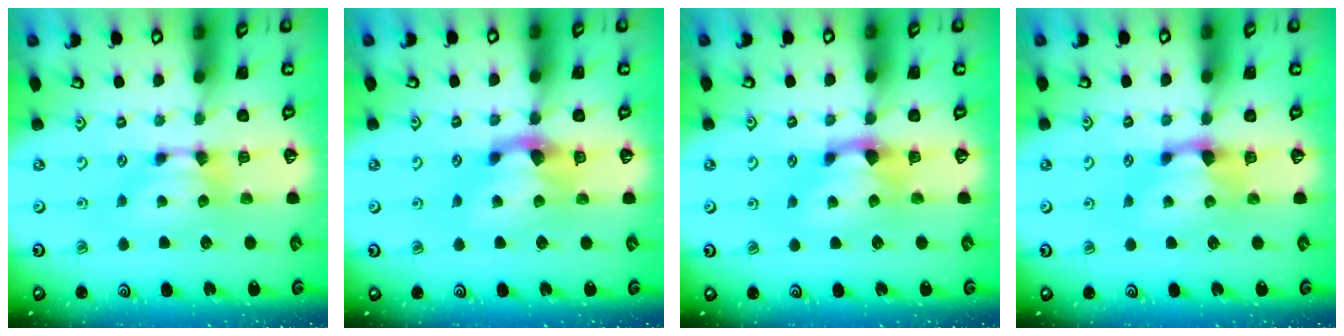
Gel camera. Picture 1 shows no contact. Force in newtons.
{"total": 2.6, "press": 2.0, "slide": 1.7}
{"total": 1.4, "press": 0.6, "slide": 1.2}
{"total": 1.2, "press": 0.2, "slide": 1.2}